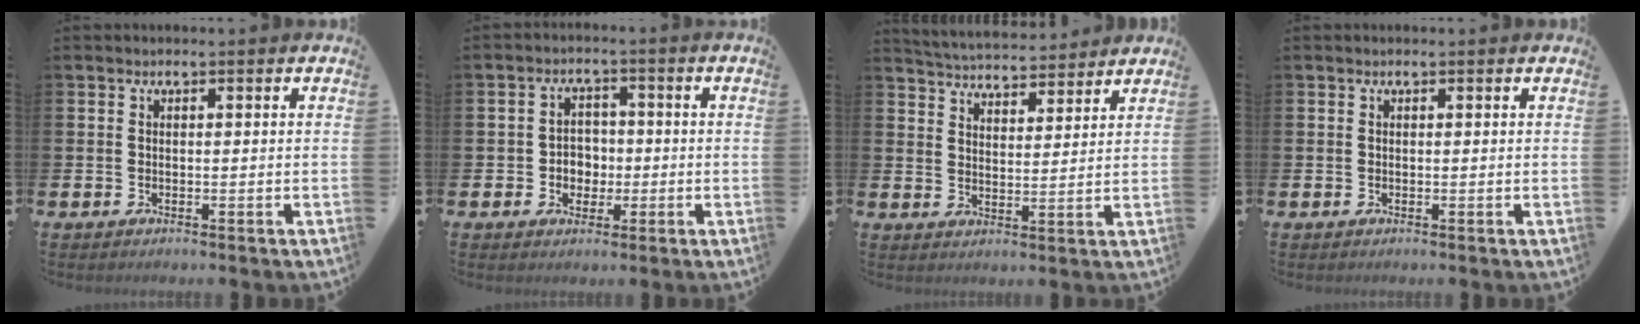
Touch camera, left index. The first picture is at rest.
{"total": 3.3, "force": [-0.5, 3.0, 1.2], "torque": [-0.021, 0.000, -0.018]}
{"total": 5.0, "force": [5.0, 0.5, 0.1], "torque": [-0.018, -0.034, 0.088]}
{"total": 0.0}